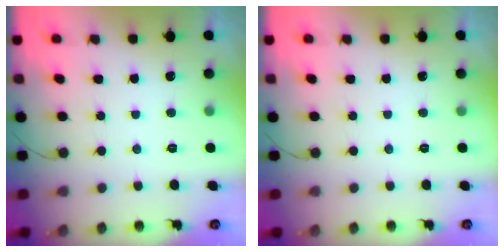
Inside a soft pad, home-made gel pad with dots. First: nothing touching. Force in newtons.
{"total": 0.0}